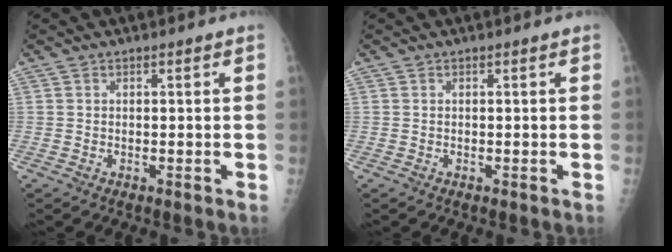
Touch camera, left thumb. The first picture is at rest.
{"total": 0.0}